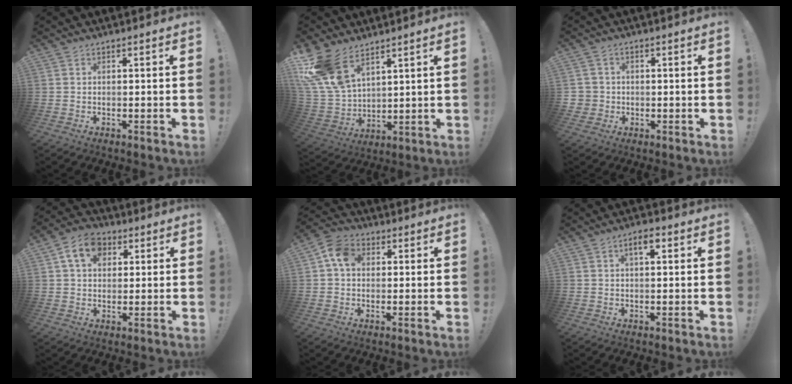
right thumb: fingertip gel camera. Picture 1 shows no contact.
{"total": 15.3, "force": [10.0, 8.2, 8.1], "torque": [-0.171, -0.061, 0.193]}
{"total": 3.5, "force": [0.0, 3.4, 0.9], "torque": [-0.010, 0.005, 0.002]}
{"total": 10.6, "force": [4.0, 7.8, 5.9], "torque": [-0.090, 0.001, 0.077]}
{"total": 8.2, "force": [2.0, 6.1, 5.0], "torque": [-0.075, 0.010, 0.042]}
{"total": 4.1, "force": [1.5, 1.5, 3.5], "torque": [-0.049, -0.001, 0.021]}